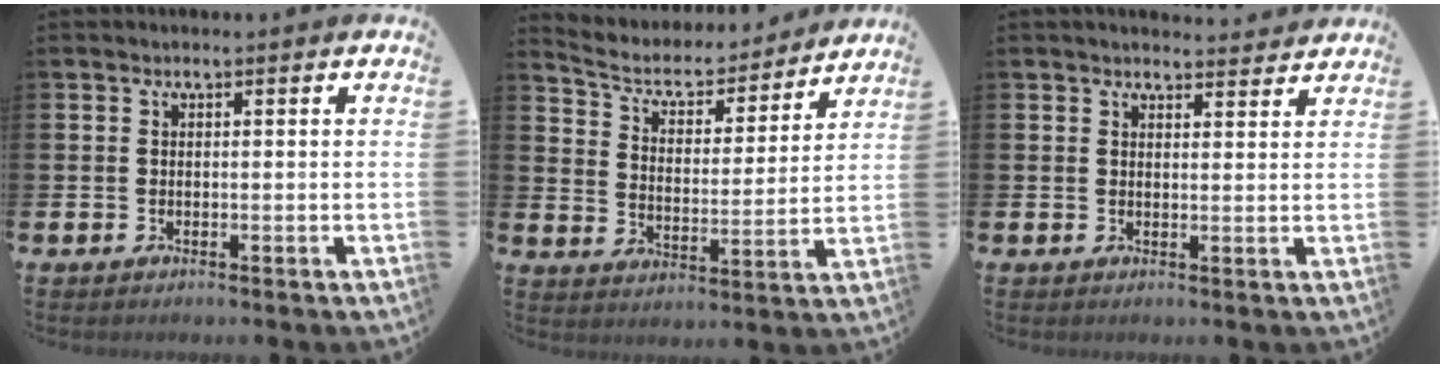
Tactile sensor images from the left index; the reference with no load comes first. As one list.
[{"total": 5.7, "force": [5.1, 2.1, 1.5], "torque": [-0.058, -0.043, 0.080]}, {"total": 4.1, "force": [4.0, 0.0, 0.5], "torque": [-0.018, -0.021, 0.073]}]